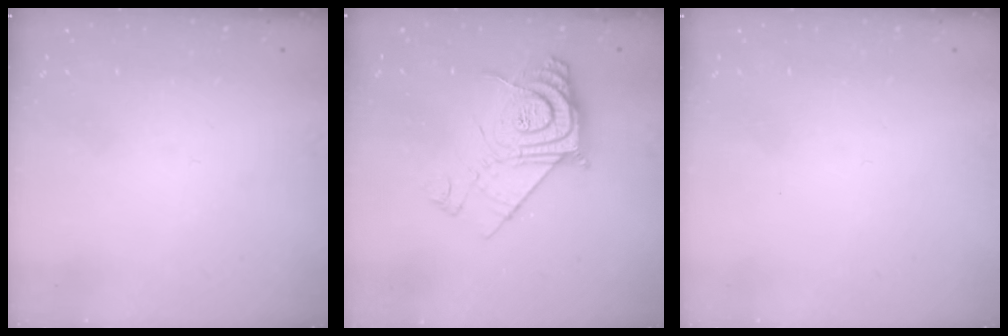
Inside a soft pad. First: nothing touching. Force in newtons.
{"total": 14.6, "press": 14.5, "slide": 1.2}
{"total": 1.7, "press": 1.7, "slide": 0.1}